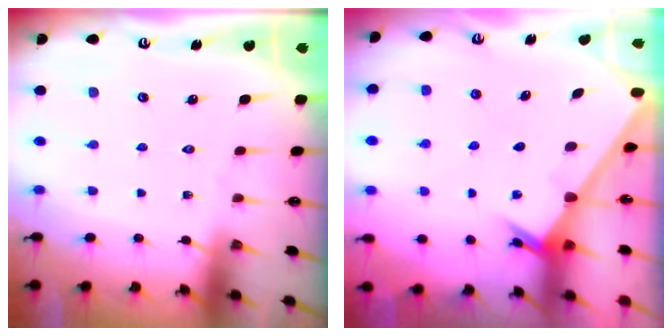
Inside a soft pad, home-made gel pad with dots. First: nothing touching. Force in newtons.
{"total": 2.6, "press": 2.6, "slide": 0.2}